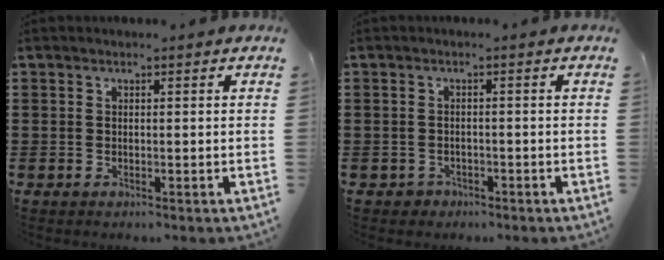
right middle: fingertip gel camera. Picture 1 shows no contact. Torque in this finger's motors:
{"motor_torque": [0.57, 0.02, -0.08, 0.01]}